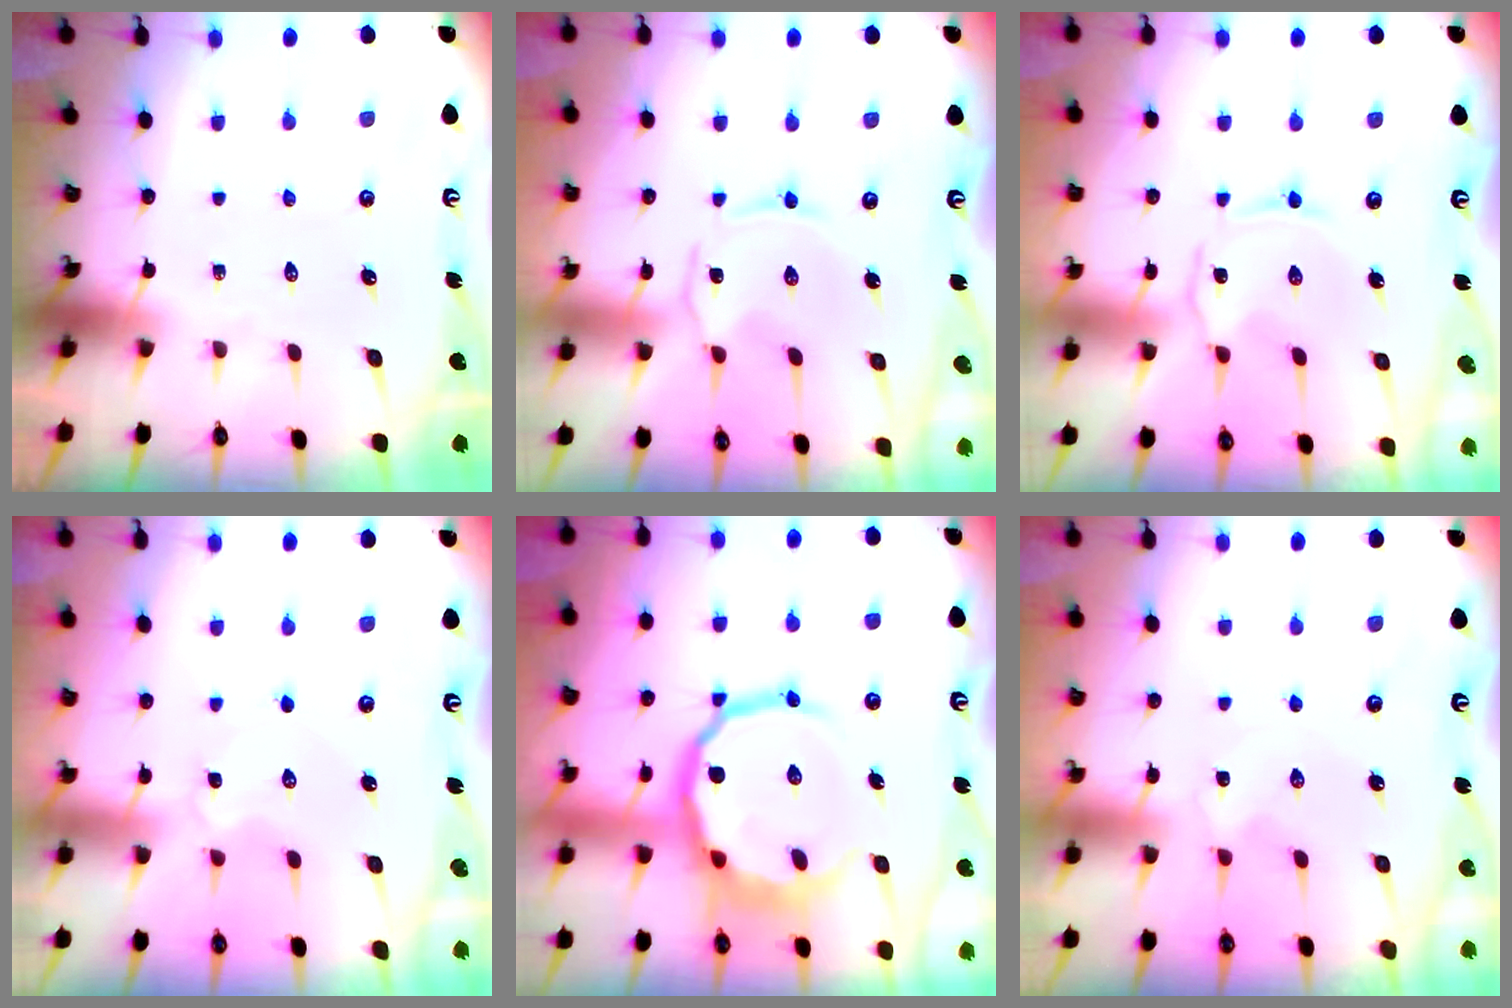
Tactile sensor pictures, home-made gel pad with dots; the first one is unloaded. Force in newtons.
{"total": 2.0, "press": 1.9, "slide": 0.5}
{"total": 2.0, "press": 2.0, "slide": 0.5}
{"total": 2.1, "press": 2.1, "slide": 0.2}
{"total": 12.8, "press": 12.4, "slide": 3.1}
{"total": 0.6, "press": 0.6, "slide": 0.3}